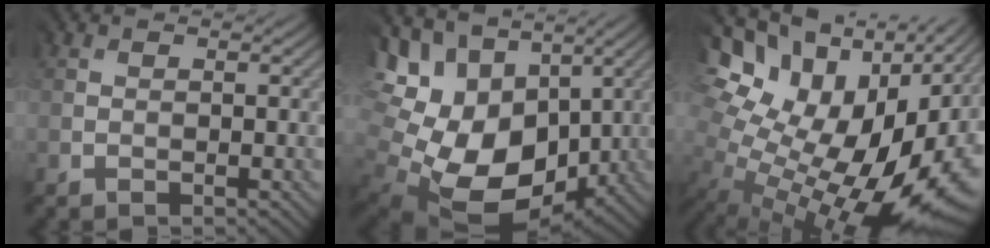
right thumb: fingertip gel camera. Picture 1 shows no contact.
{"total": 16.2, "force": [1.8, 12.3, 10.5], "torque": [-0.231, -0.023, 0.065]}
{"total": 18.3, "force": [-0.2, 12.1, 13.8], "torque": [-0.249, -0.001, 0.033]}